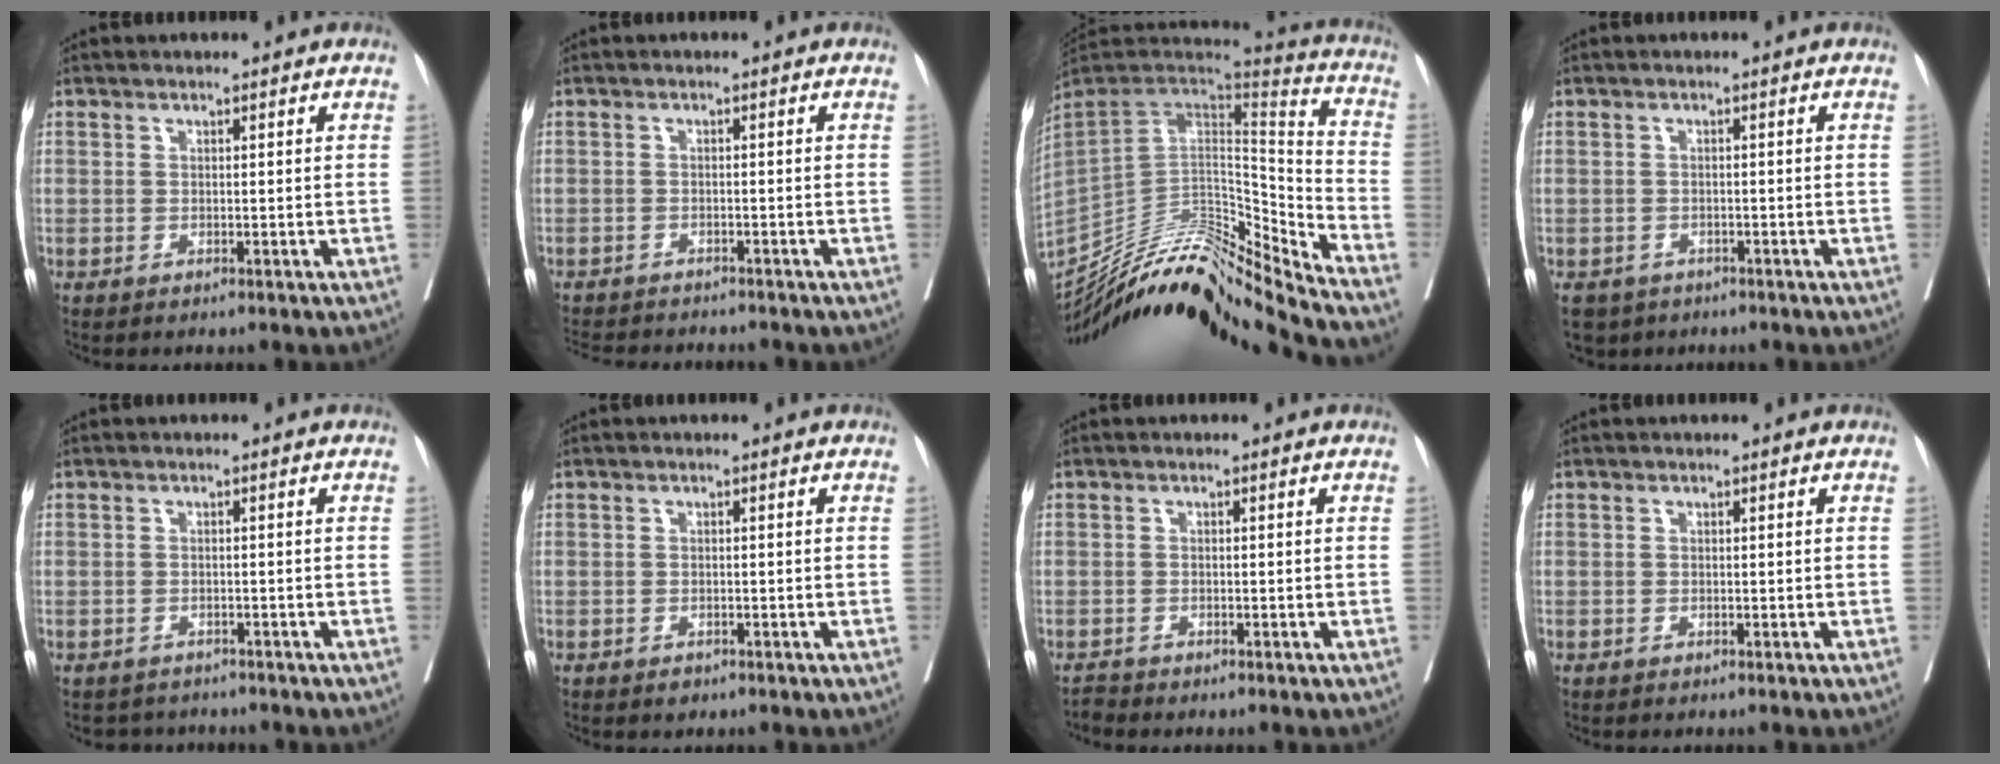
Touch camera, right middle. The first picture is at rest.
{"total": 8.6, "force": [-8.0, 1.8, 2.7], "torque": [-0.042, -0.008, -0.110]}
{"total": 26.0, "force": [-23.4, 1.2, 11.2], "torque": [-0.203, -0.008, -0.386]}
{"total": 4.3, "force": [-3.0, 3.0, 0.7], "torque": [-0.012, 0.000, -0.046]}
{"total": 2.9, "force": [-2.6, 1.1, -0.6], "torque": [0.009, 0.000, -0.042]}
{"total": 0.8, "force": [-0.6, 0.5, 0.3], "torque": [-0.008, -0.001, -0.006]}
{"total": 0.8, "force": [-0.8, -0.1, -0.2], "torque": [-0.001, -0.007, -0.017]}
{"total": 0.0}